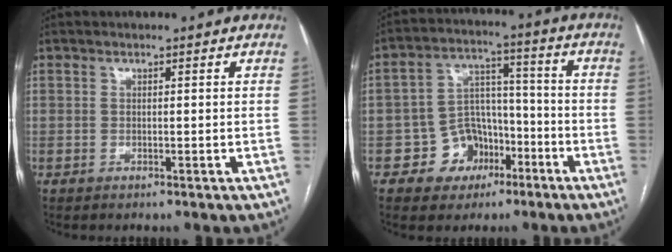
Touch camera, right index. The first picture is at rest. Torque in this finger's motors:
{"motor_torque": [0.70, -0.65, 0.26, 0.00]}